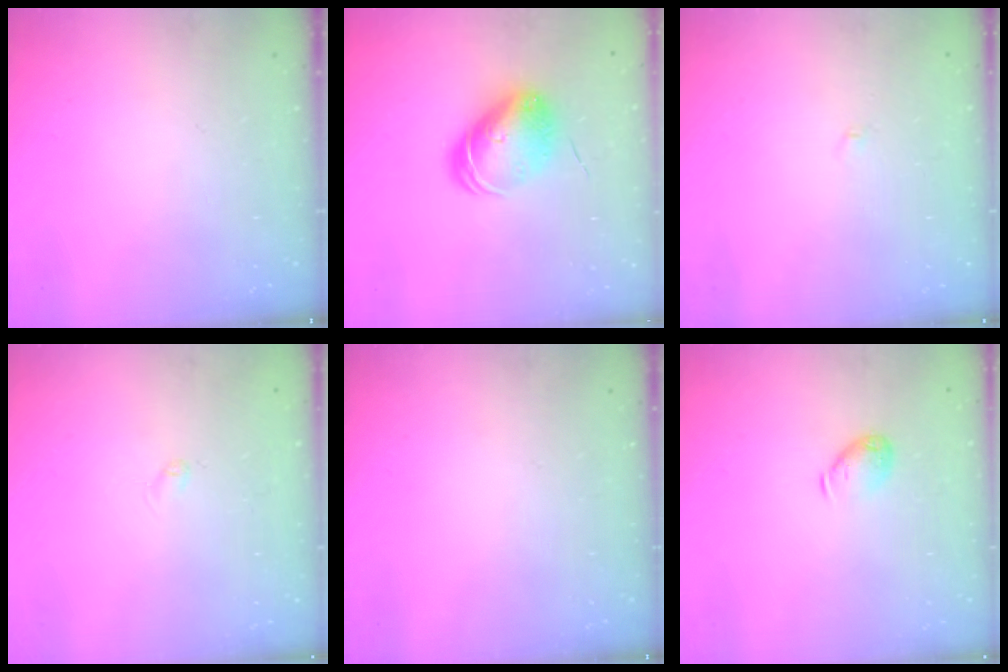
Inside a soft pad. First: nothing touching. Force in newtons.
{"total": 10.0, "press": 10.0, "slide": 0.6}
{"total": 2.0, "press": 2.0, "slide": 0.2}
{"total": 2.4, "press": 2.3, "slide": 0.4}
{"total": 0.0}
{"total": 6.2, "press": 6.2, "slide": 0.7}